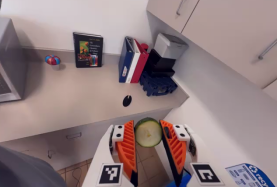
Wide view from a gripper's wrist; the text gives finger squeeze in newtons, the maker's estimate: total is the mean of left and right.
{"total": 6.4, "left": 6.3, "right": 6.5}